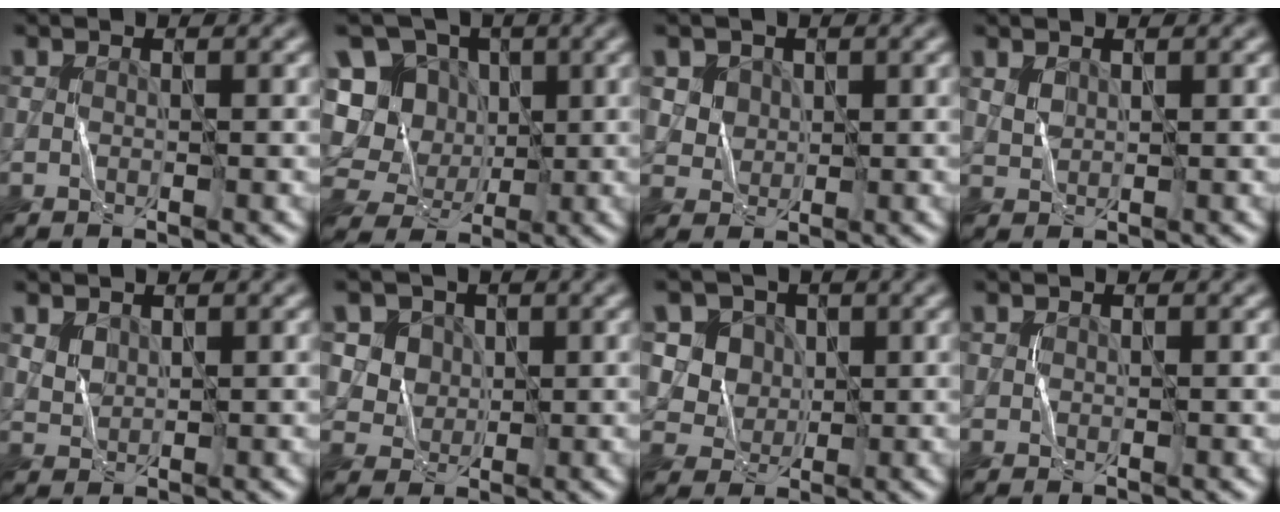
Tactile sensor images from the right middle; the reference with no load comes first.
{"total": 11.5, "force": [1.1, 10.7, 4.1], "torque": [-0.126, 0.025, 0.013]}
{"total": 4.1, "force": [2.1, 3.2, 1.6], "torque": [-0.048, 0.001, 0.044]}
{"total": 1.1, "force": [0.7, 0.6, 0.6], "torque": [-0.018, 0.001, 0.020]}
{"total": 1.6, "force": [0.9, 1.0, 0.7], "torque": [-0.020, 0.000, 0.024]}
{"total": 5.4, "force": [2.5, 4.3, 1.9], "torque": [-0.043, -0.004, 0.045]}
{"total": 6.0, "force": [2.5, 5.0, 2.4], "torque": [-0.049, -0.002, 0.041]}
{"total": 0.0}